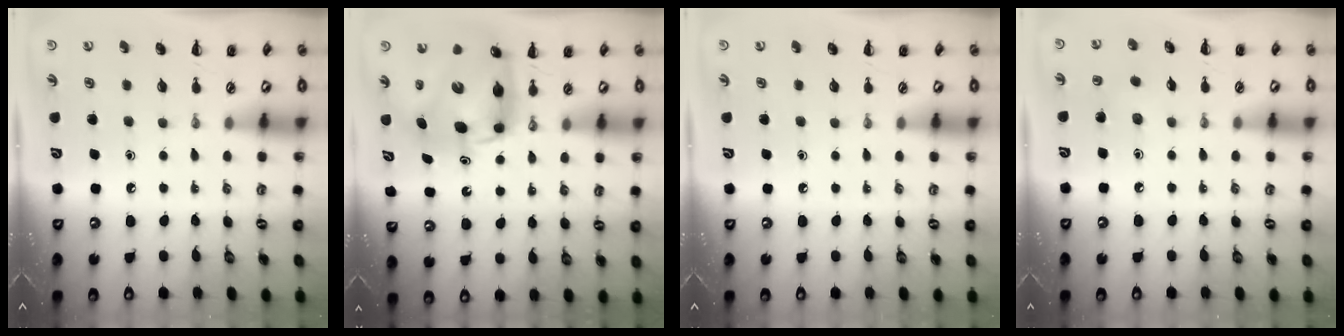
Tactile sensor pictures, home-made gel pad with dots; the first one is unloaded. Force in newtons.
{"total": 9.7, "press": 9.3, "slide": 2.8}
{"total": 0.0}
{"total": 4.3, "press": 4.0, "slide": 1.4}